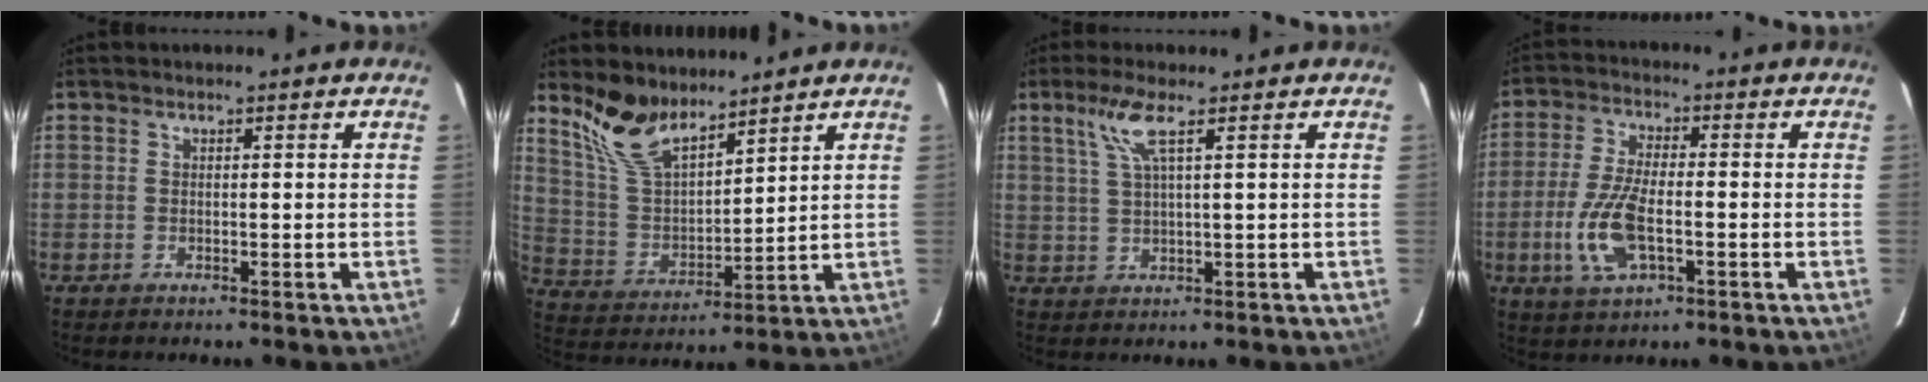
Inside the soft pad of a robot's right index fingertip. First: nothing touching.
{"total": 11.4, "force": [9.1, 4.1, 5.5], "torque": [-0.116, 0.006, 0.190]}
{"total": 4.9, "force": [2.5, 0.1, 4.2], "torque": [-0.088, 0.004, 0.056]}
{"total": 10.2, "force": [-2.9, 4.1, 8.9], "torque": [-0.193, -0.004, -0.054]}